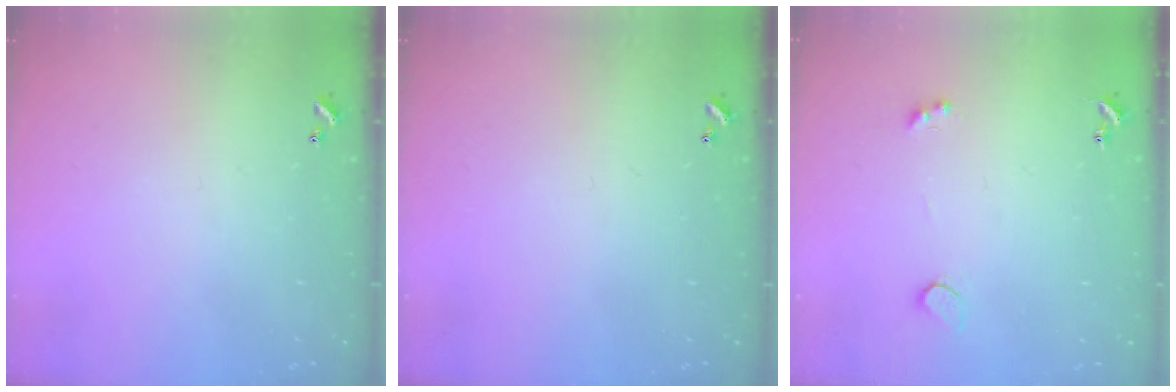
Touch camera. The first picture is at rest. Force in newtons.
{"total": 0.0}
{"total": 2.1, "press": 1.9, "slide": 1.0}